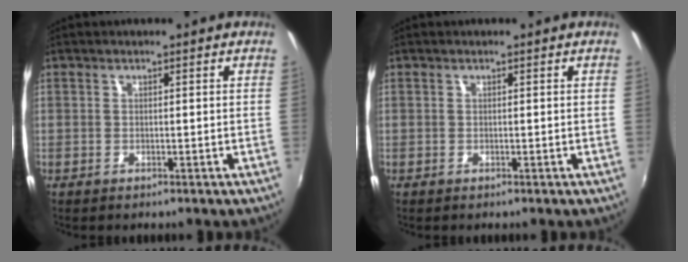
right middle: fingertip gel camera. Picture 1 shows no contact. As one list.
[{"total": 0.0}]